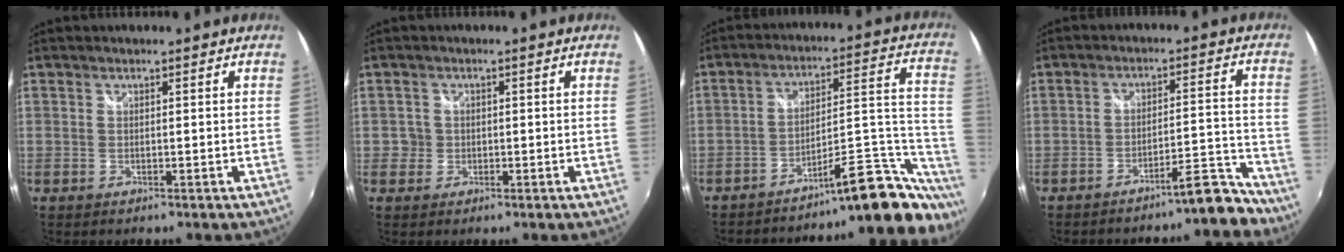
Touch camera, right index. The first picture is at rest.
{"total": 2.2, "force": [-0.3, 2.2, 0.1], "torque": [-0.001, 0.002, -0.007]}
{"total": 20.1, "force": [-17.5, 3.6, 9.2], "torque": [-0.088, 0.029, -0.247]}
{"total": 8.0, "force": [-7.3, 1.3, 3.1], "torque": [-0.030, 0.033, -0.095]}